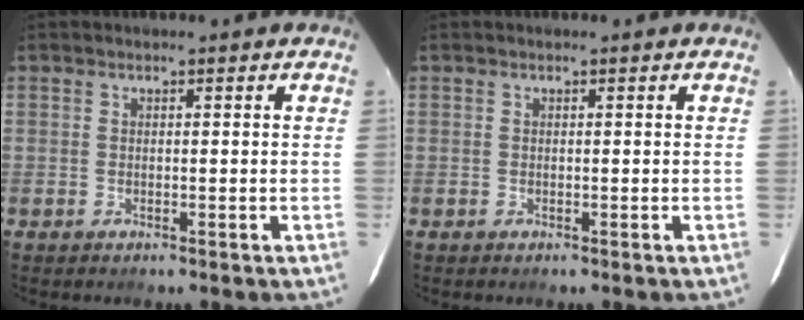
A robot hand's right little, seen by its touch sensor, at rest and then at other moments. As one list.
[{"total": 0.0}]